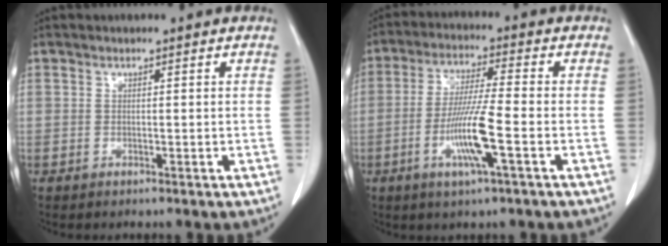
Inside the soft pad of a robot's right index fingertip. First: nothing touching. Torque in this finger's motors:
{"motor_torque": [1.39, -0.44, 0.58, 0.20]}